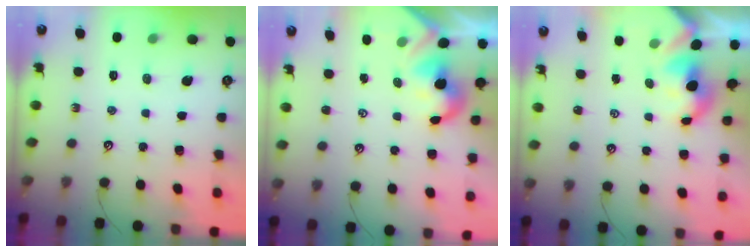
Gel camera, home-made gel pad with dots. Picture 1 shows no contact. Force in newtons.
{"total": 2.2, "press": 2.2, "slide": 0.4}
{"total": 1.6, "press": 1.5, "slide": 0.4}